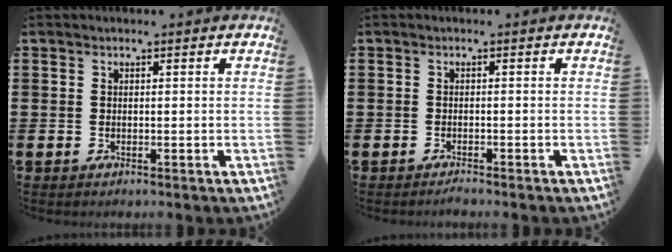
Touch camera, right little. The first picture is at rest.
{"total": 0.7, "force": [-0.6, 0.0, 0.3], "torque": [-0.006, -0.003, -0.012]}